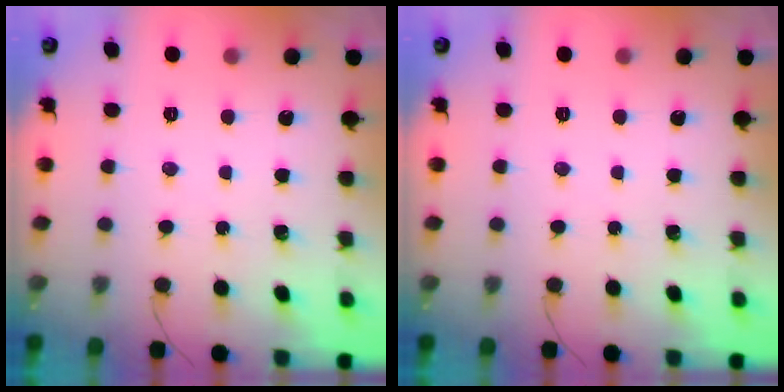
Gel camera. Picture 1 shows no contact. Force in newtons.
{"total": 0.0}